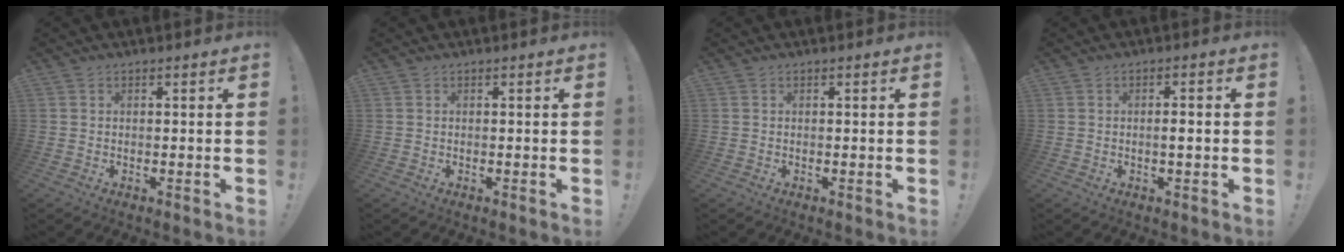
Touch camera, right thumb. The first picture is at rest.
{"total": 0.0}
{"total": 0.0}
{"total": 2.4, "force": [-0.4, 0.2, 2.3], "torque": [-0.038, 0.000, -0.011]}